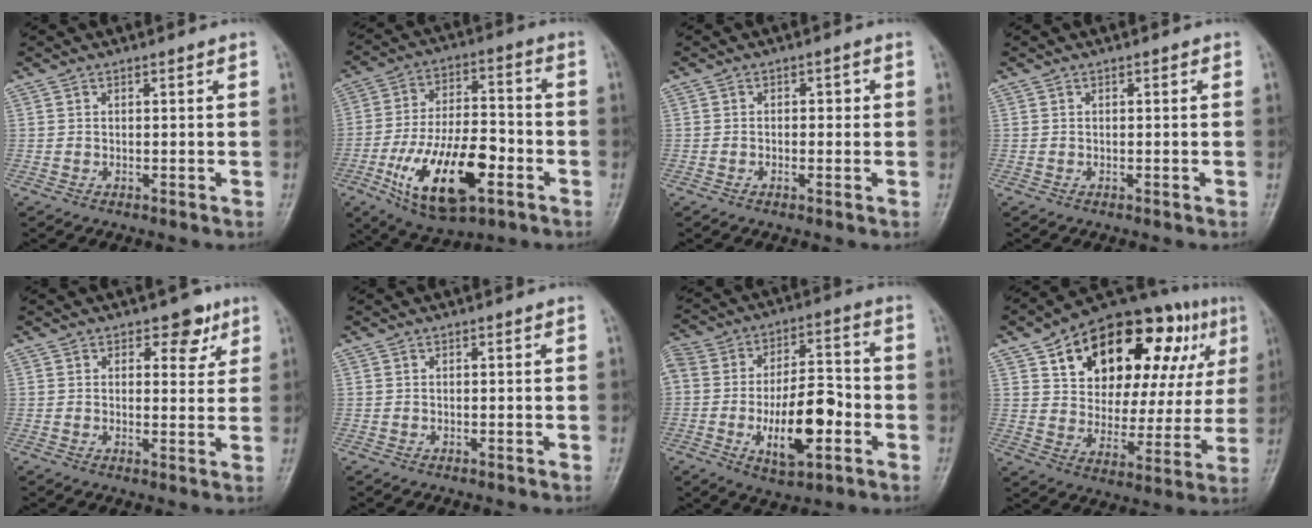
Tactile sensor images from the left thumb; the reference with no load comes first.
{"total": 18.9, "force": [-7.0, 8.7, 15.3], "torque": [-0.260, 0.023, -0.115]}
{"total": 2.0, "force": [-0.1, 1.2, 1.6], "torque": [-0.015, 0.010, -0.005]}
{"total": 0.0}
{"total": 4.8, "force": [2.7, 3.1, 2.5], "torque": [0.001, -0.011, 0.031]}
{"total": 0.0}
{"total": 18.2, "force": [-4.5, 9.2, 15.1], "torque": [-0.251, 0.034, -0.072]}
{"total": 27.7, "force": [11.9, 14.9, 20.1], "torque": [-0.250, 0.015, 0.182]}